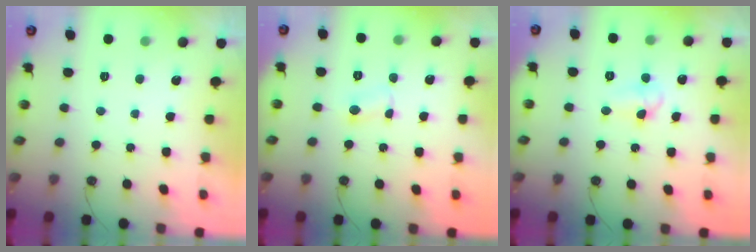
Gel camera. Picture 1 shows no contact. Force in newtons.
{"total": 2.5, "press": 2.4, "slide": 0.8}
{"total": 4.7, "press": 4.5, "slide": 1.1}